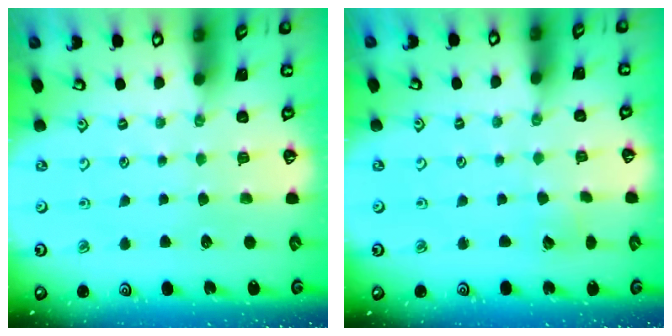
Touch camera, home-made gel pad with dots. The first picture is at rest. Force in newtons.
{"total": 2.4, "press": 2.4, "slide": 0.2}